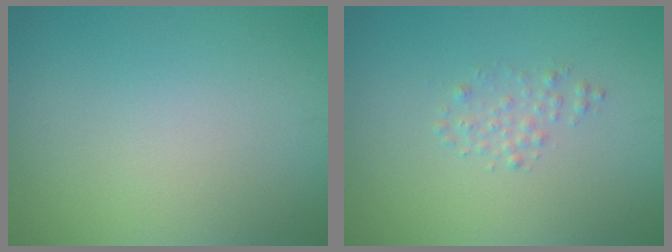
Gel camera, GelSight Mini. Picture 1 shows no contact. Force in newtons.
{"total": 1.1, "press": 1.1, "slide": 0.1}